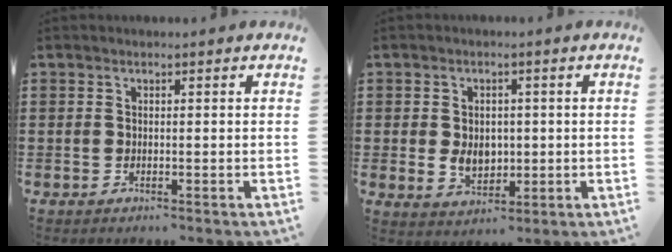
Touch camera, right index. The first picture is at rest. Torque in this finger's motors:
{"motor_torque": [2.14, 0.00, 0.16, 0.12]}